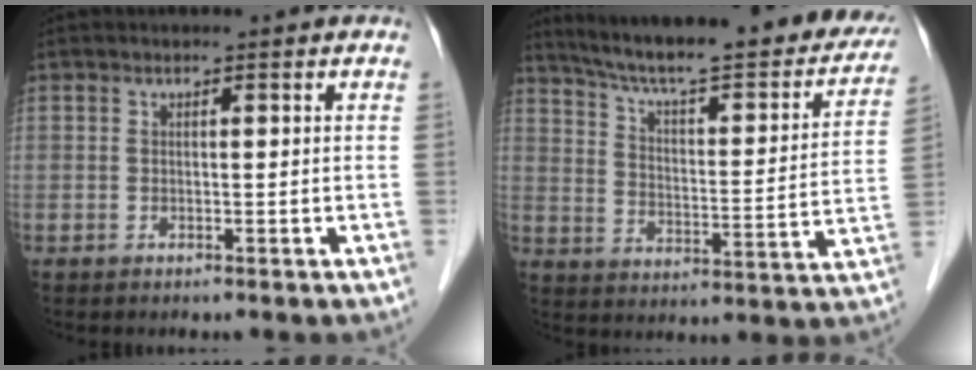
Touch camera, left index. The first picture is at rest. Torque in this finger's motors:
{"motor_torque": [0.32, -0.41, 0.23, 0.14]}